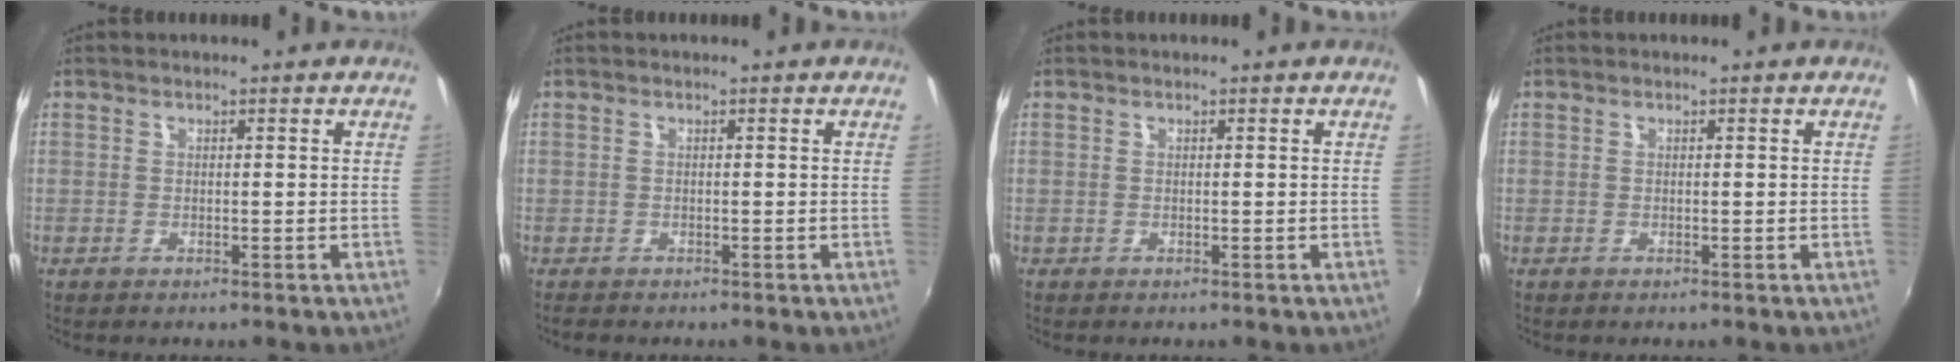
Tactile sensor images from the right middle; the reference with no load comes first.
{"total": 1.3, "force": [-1.1, 0.8, 0.1], "torque": [-0.008, -0.003, -0.018]}
{"total": 0.0}
{"total": 0.0}